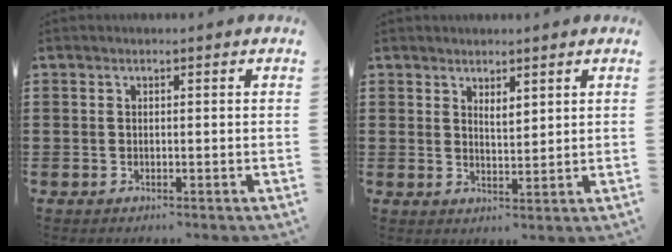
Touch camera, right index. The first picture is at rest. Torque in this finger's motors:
{"motor_torque": [0.48, 0.44, 0.01, 0.05]}